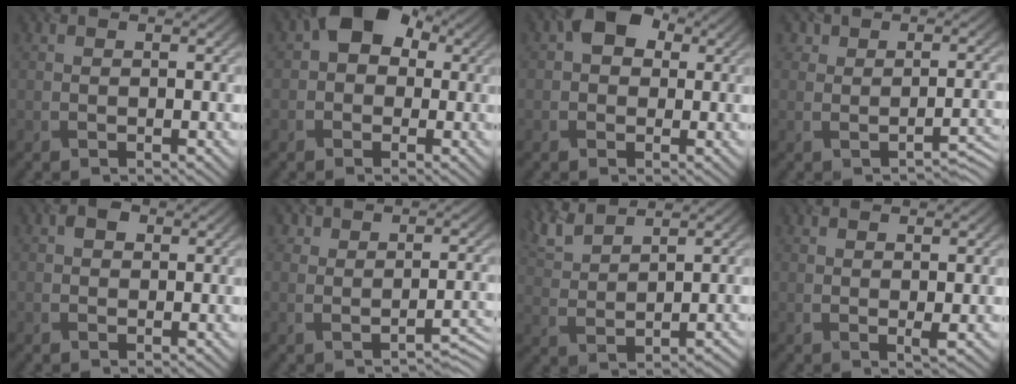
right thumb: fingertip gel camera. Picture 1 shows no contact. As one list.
[{"total": 7.6, "force": [1.8, 5.9, 4.4], "torque": [-0.055, 0.024, -0.004]}, {"total": 5.2, "force": [1.4, 4.1, 3.0], "torque": [-0.049, 0.010, 0.010]}, {"total": 2.1, "force": [-0.1, 1.8, 1.0], "torque": [-0.007, -0.001, -0.005]}, {"total": 1.4, "force": [0.3, 1.2, 0.7], "torque": [-0.010, 0.002, 0.001]}, {"total": 2.0, "force": [-0.5, 1.7, 1.1], "torque": [-0.006, 0.001, -0.011]}, {"total": 5.3, "force": [4.4, 1.2, 2.7], "torque": [-0.074, 0.013, 0.097]}, {"total": 0.8, "force": [0.3, 0.1, 0.7], "torque": [-0.012, -0.005, 0.003]}]